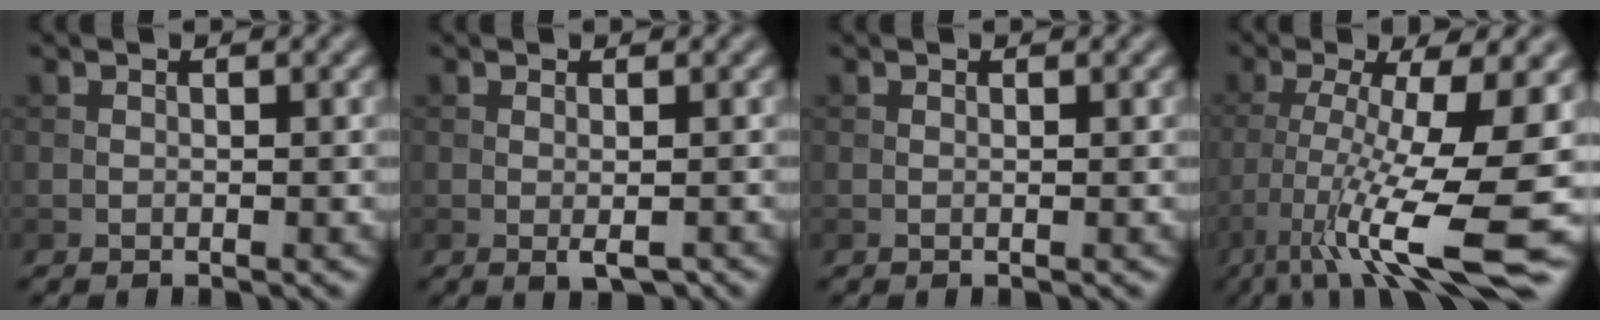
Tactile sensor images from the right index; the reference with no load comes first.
{"total": 1.5, "force": [-0.3, 0.2, 1.5], "torque": [-0.025, -0.003, -0.004]}
{"total": 0.0}
{"total": 11.6, "force": [-4.7, 2.3, 10.3], "torque": [-0.178, -0.012, -0.078]}